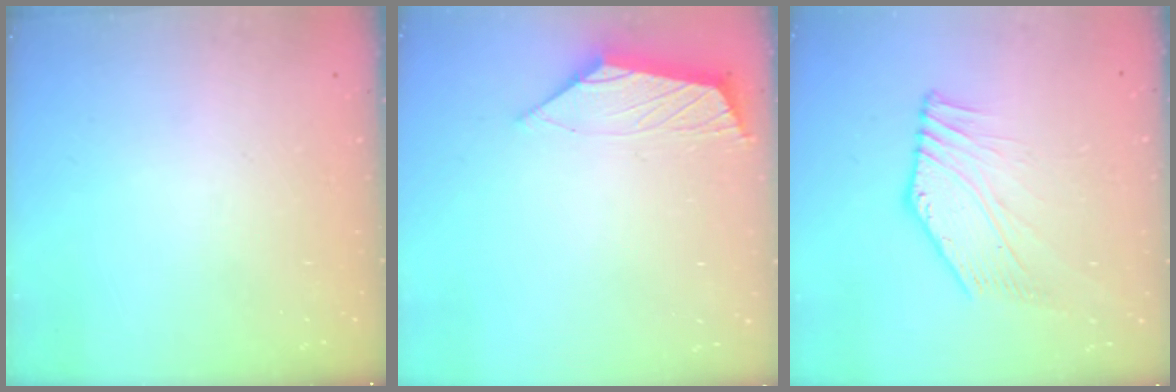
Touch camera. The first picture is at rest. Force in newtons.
{"total": 2.9, "press": 2.8, "slide": 0.6}
{"total": 2.6, "press": 2.5, "slide": 0.9}